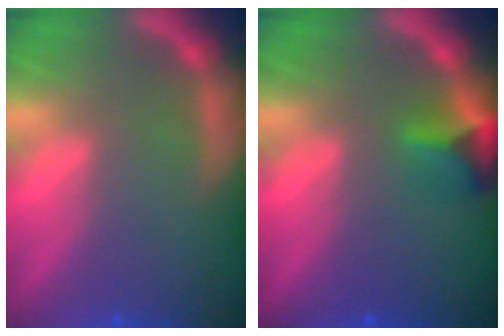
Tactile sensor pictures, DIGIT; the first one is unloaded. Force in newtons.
{"total": 2.9}